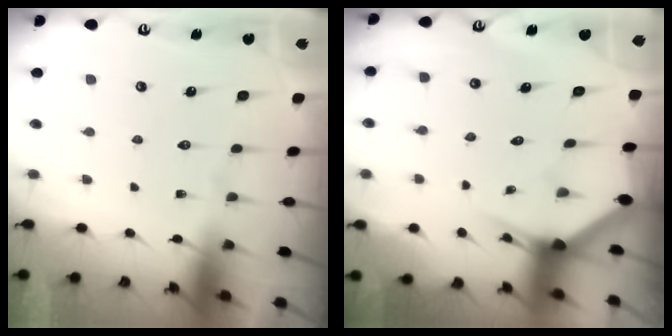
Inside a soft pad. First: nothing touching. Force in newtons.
{"total": 2.9, "press": 2.9, "slide": 0.0}